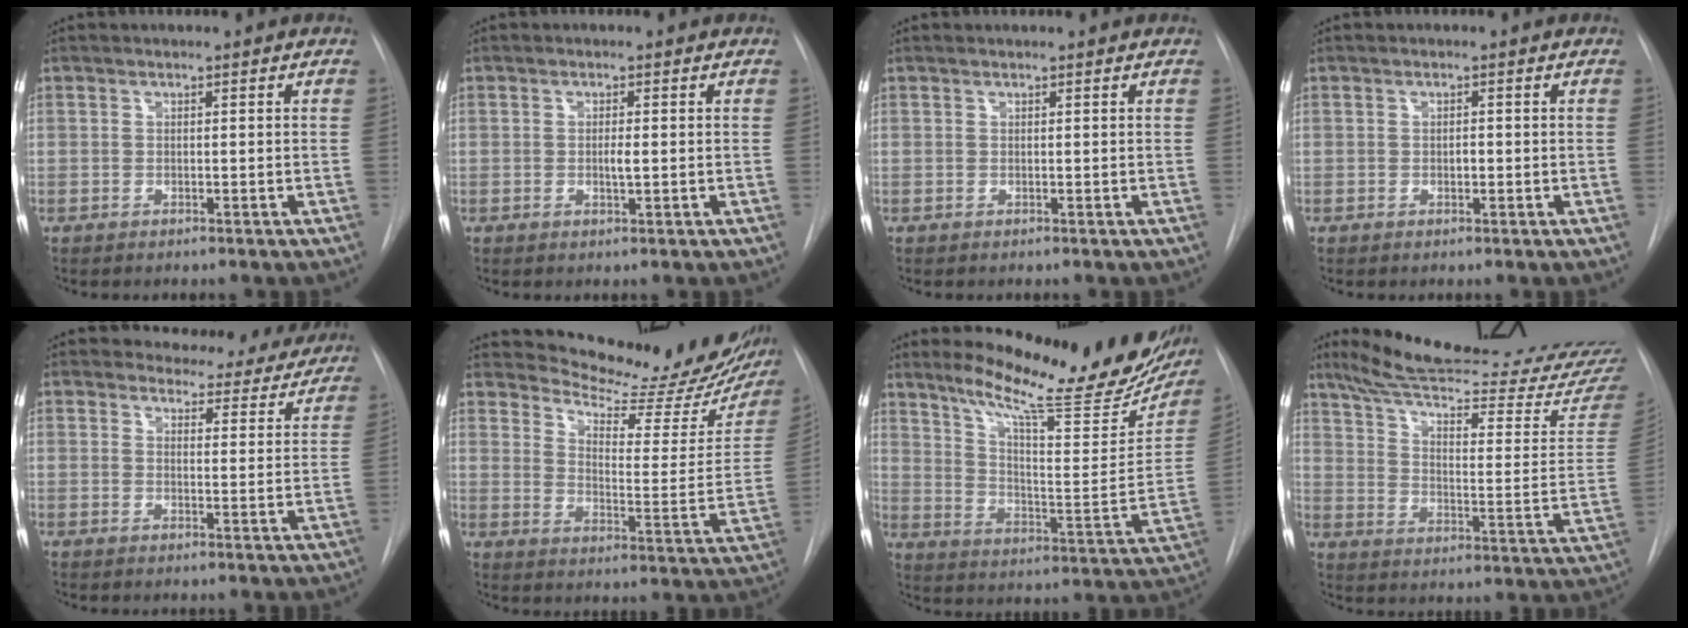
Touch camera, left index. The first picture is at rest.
{"total": 1.6, "force": [-0.9, 0.2, 1.3], "torque": [-0.025, -0.007, -0.013]}
{"total": 0.0}
{"total": 1.2, "force": [-1.0, 0.4, 0.6], "torque": [-0.009, -0.004, -0.016]}
{"total": 10.0, "force": [9.4, 3.3, 0.6], "torque": [0.025, -0.030, 0.090]}
{"total": 19.9, "force": [18.3, 3.4, 7.2], "torque": [-0.100, -0.091, 0.229]}
{"total": 23.7, "force": [19.5, 3.8, 13.0], "torque": [-0.196, -0.068, 0.261]}
{"total": 28.7, "force": [26.5, 0.5, 11.0], "torque": [-0.168, -0.117, 0.346]}